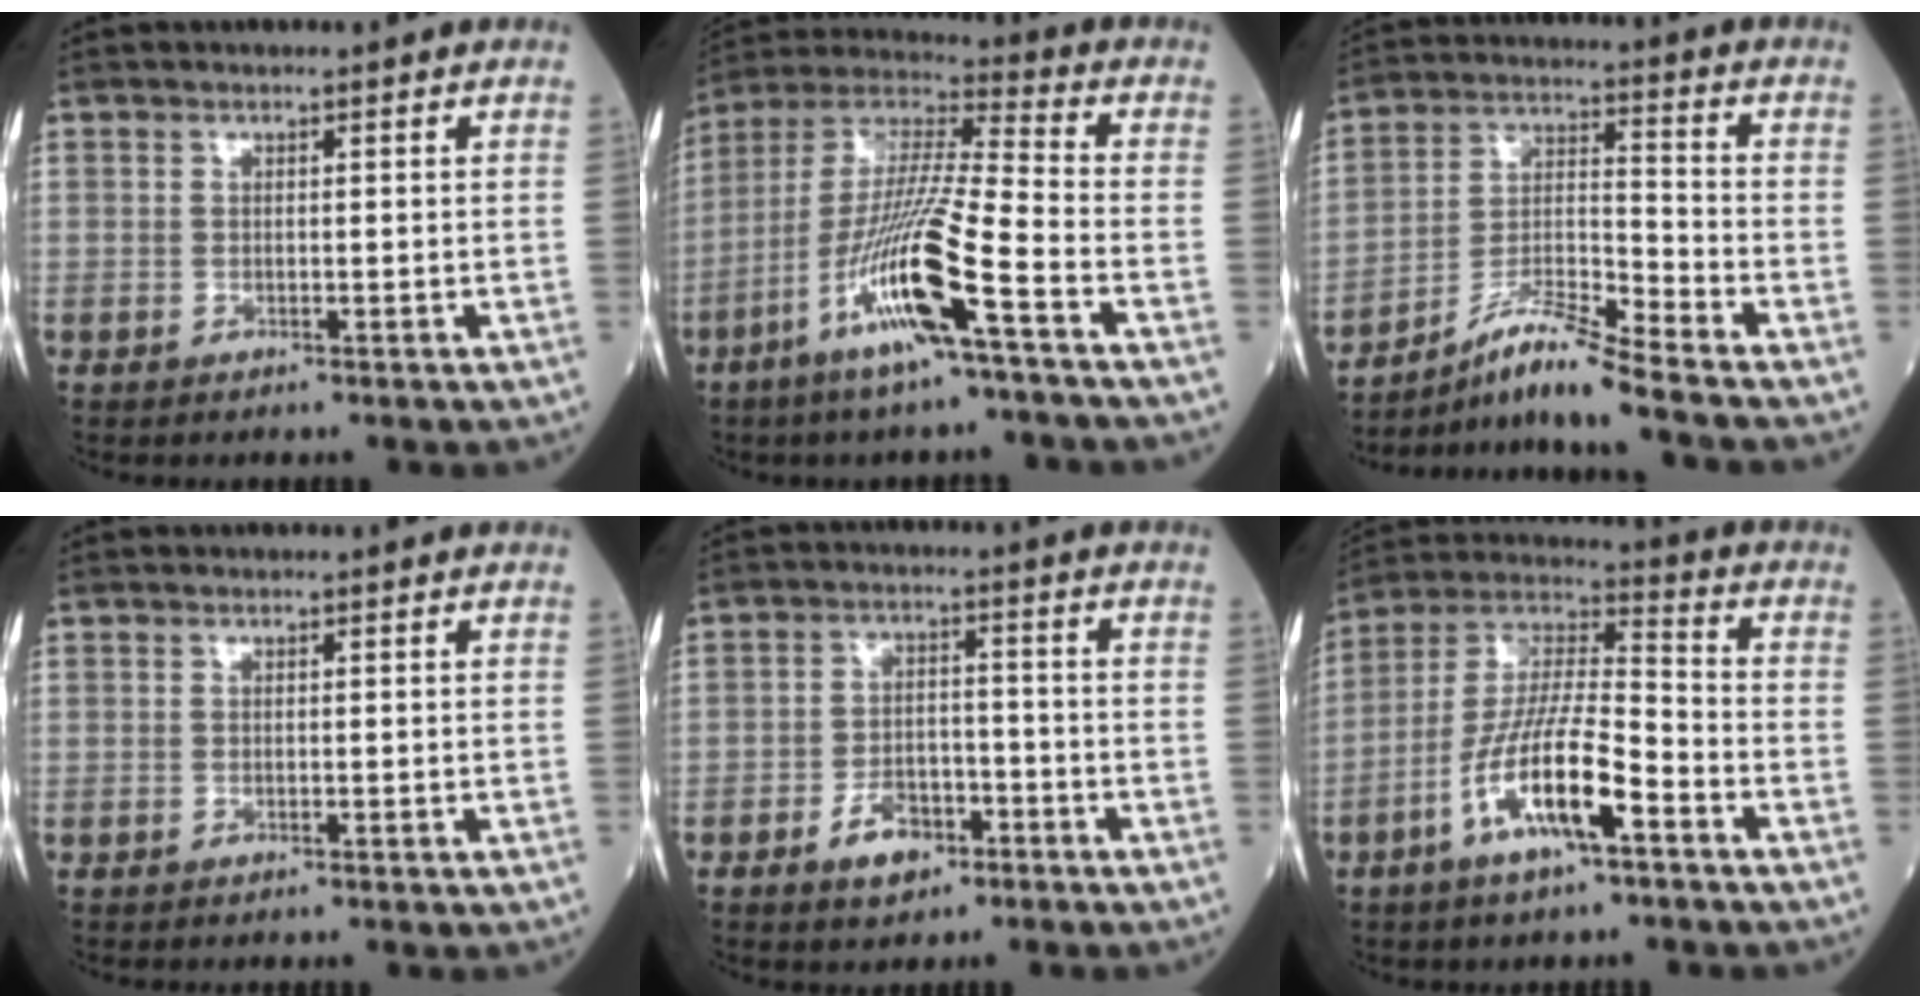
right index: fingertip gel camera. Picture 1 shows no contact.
{"total": 15.6, "force": [-7.0, -0.2, 14.0], "torque": [-0.287, -0.012, -0.138]}
{"total": 9.5, "force": [-8.1, -1.6, 4.8], "torque": [-0.100, -0.008, -0.149]}
{"total": 0.0}
{"total": 5.7, "force": [-3.3, 3.1, 3.4], "torque": [-0.060, 0.007, -0.056]}
{"total": 13.5, "force": [-6.2, 2.5, 11.7], "torque": [-0.233, 0.000, -0.117]}